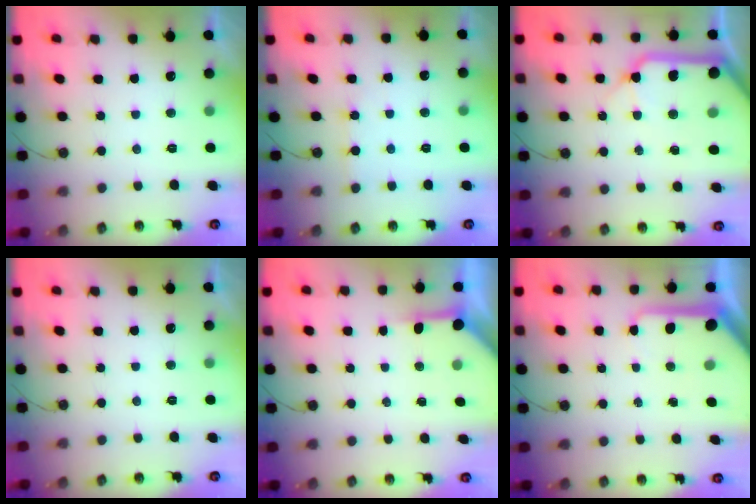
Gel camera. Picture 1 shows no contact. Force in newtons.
{"total": 3.1, "press": 3.1, "slide": 0.4}
{"total": 17.0, "press": 16.8, "slide": 2.8}
{"total": 0.0}
{"total": 3.9, "press": 3.9, "slide": 0.4}
{"total": 9.8, "press": 9.8, "slide": 1.1}